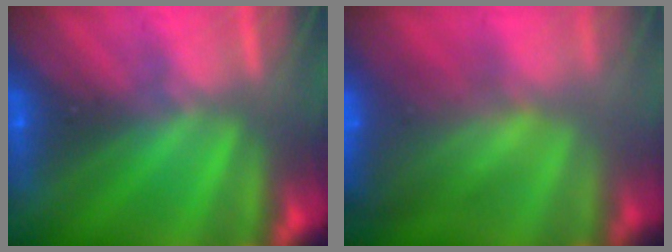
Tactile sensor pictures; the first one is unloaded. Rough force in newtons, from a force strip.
{"total": 6.1}